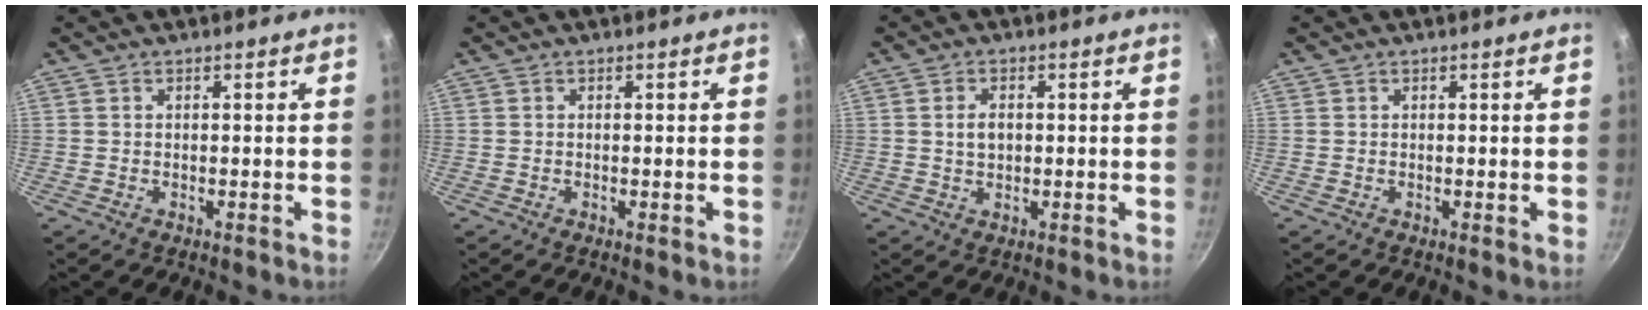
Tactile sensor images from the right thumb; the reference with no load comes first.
{"total": 0.0}
{"total": 3.1, "force": [0.3, 2.1, 2.3], "torque": [-0.028, 0.005, 0.004]}
{"total": 0.0}